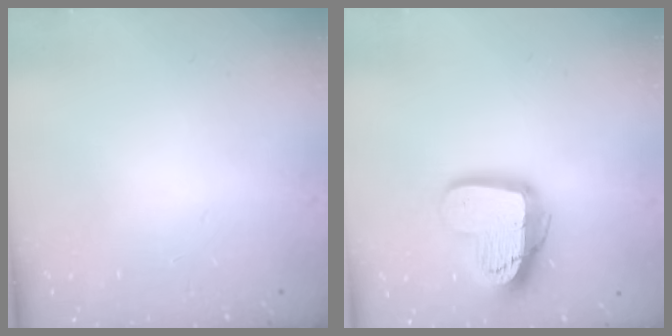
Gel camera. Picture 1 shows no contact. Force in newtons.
{"total": 16.7, "press": 16.6, "slide": 1.4}